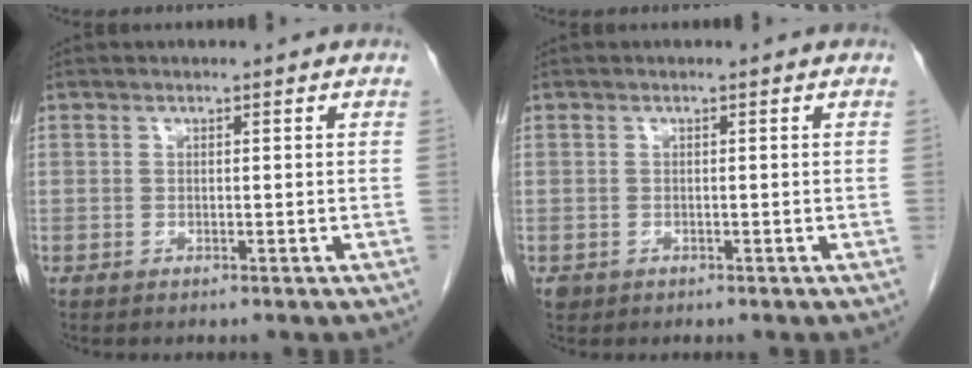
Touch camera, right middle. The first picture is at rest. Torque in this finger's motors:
{"motor_torque": [0.10, 0.01, 0.00, 0.00]}